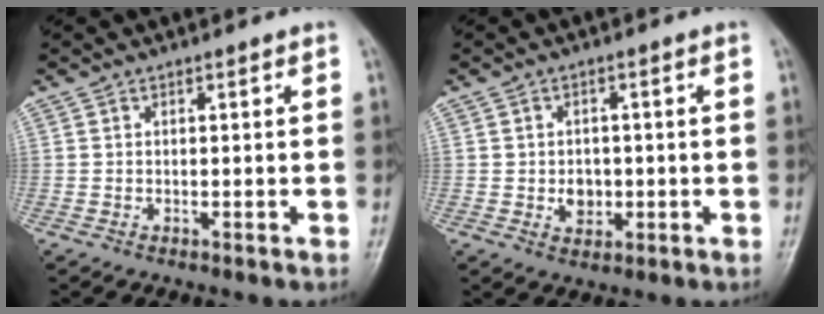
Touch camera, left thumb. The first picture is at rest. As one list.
[{"total": 4.0, "force": [-0.4, 3.3, 2.3], "torque": [-0.016, 0.001, 0.001]}]